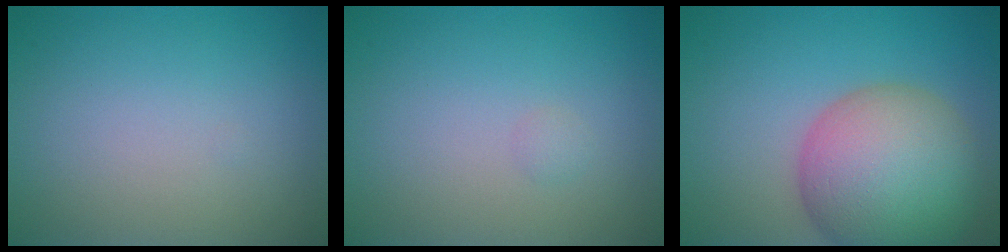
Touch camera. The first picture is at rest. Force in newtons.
{"total": 0.5, "press": 0.5, "slide": 0.0}
{"total": 11.1, "press": 11.1, "slide": 0.7}